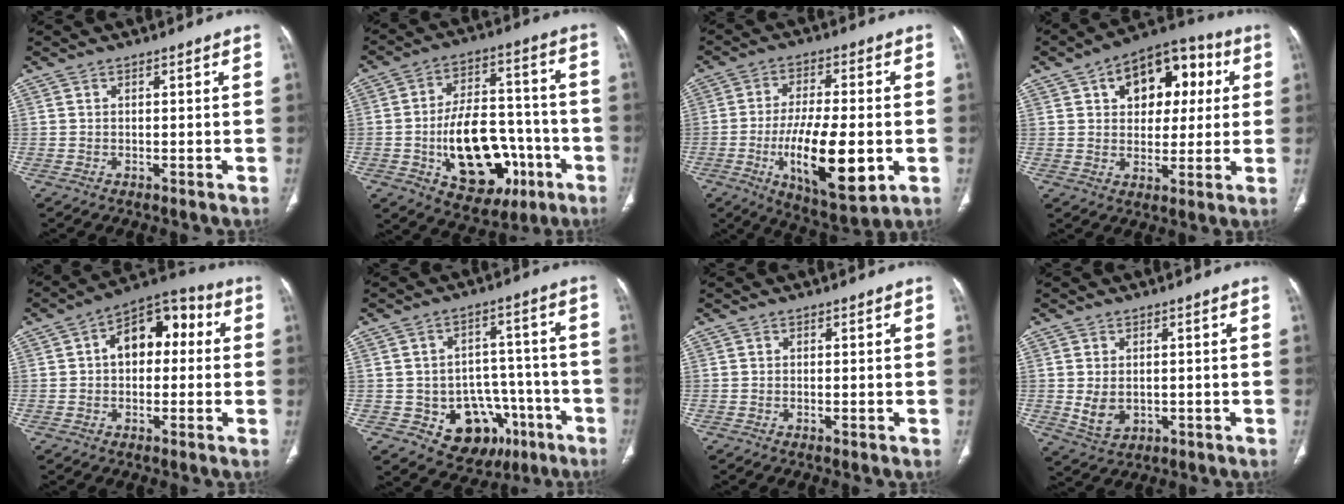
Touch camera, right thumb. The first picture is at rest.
{"total": 20.5, "force": [-6.2, 12.5, 15.1], "torque": [-0.201, 0.044, -0.076]}
{"total": 17.4, "force": [-4.2, 6.2, 15.8], "torque": [-0.259, -0.010, -0.060]}
{"total": 15.7, "force": [4.9, 10.1, 11.0], "torque": [-0.105, 0.016, 0.070]}
{"total": 11.9, "force": [1.7, 7.6, 9.0], "torque": [-0.100, 0.038, 0.012]}
{"total": 15.0, "force": [-6.2, 11.0, 8.0], "torque": [-0.069, 0.044, -0.073]}
{"total": 0.6, "force": [-0.2, 0.1, 0.6], "torque": [-0.014, -0.002, -0.004]}
{"total": 4.9, "force": [-0.2, 3.6, 3.3], "torque": [-0.054, -0.006, 0.010]}